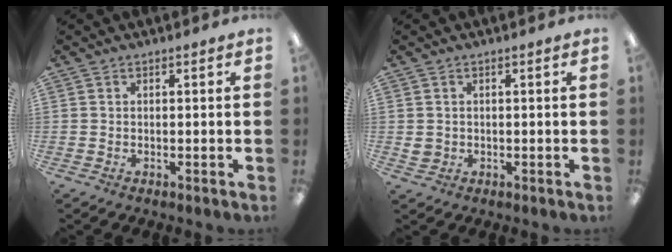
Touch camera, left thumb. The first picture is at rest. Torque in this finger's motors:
{"motor_torque": [0.04, 0.01, 0.19, 0.05, -0.01]}